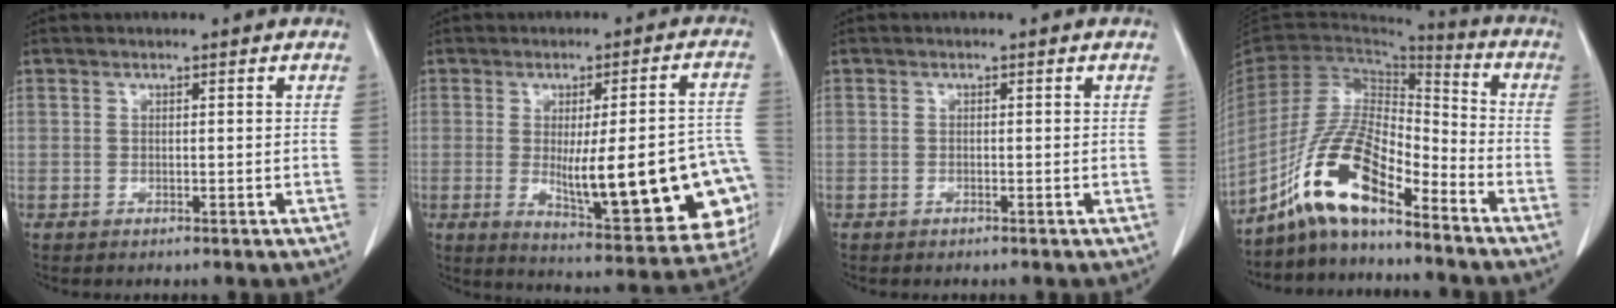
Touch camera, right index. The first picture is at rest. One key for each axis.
{"total": 22.7, "fx": -4.4, "fy": 5.2, "fz": 21.7, "tx": -0.197, "ty": 0.008, "tz": -0.030}
{"total": 0.0}
{"total": 12.6, "fx": -8.6, "fy": 3.1, "fz": 8.6, "tx": -0.180, "ty": 0.015, "tz": -0.161}